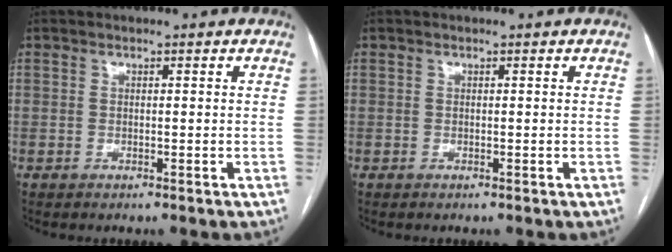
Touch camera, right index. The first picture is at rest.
{"total": 0.0}